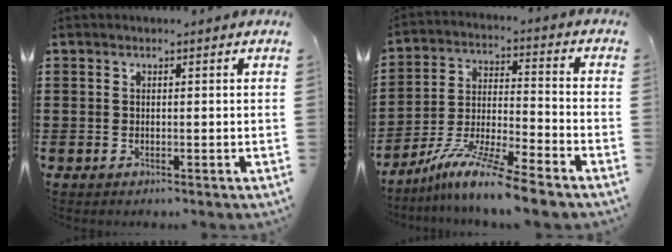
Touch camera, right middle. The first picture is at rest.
{"total": 10.2, "force": [-8.7, 0.0, 5.4], "torque": [-0.108, 0.004, -0.172]}